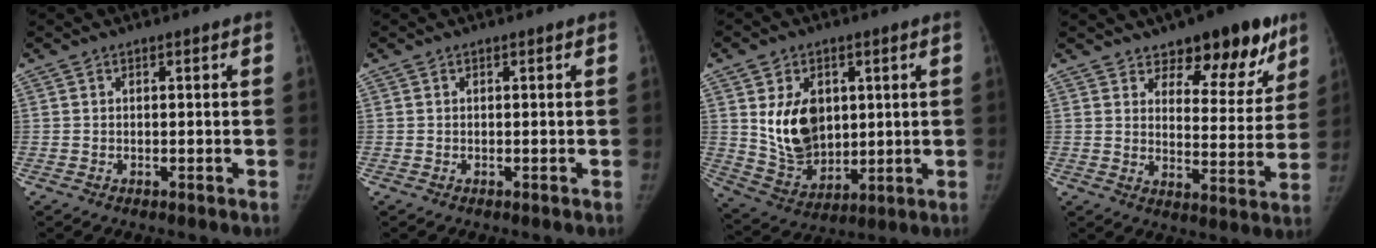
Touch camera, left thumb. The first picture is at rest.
{"total": 0.0}
{"total": 13.1, "force": [2.8, 9.5, 8.5], "torque": [-0.103, -0.026, 0.070]}
{"total": 14.9, "force": [9.6, 6.9, 9.1], "torque": [-0.056, -0.057, 0.137]}